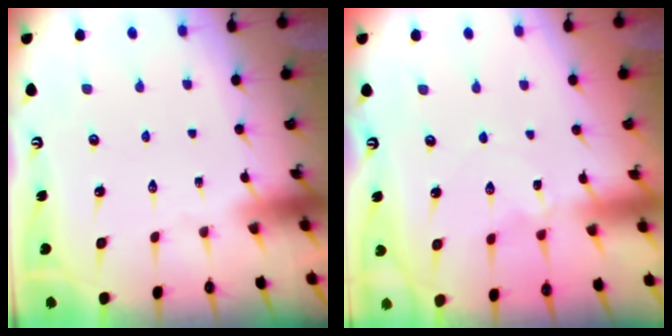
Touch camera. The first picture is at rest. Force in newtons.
{"total": 0.6, "press": 0.6, "slide": 0.2}